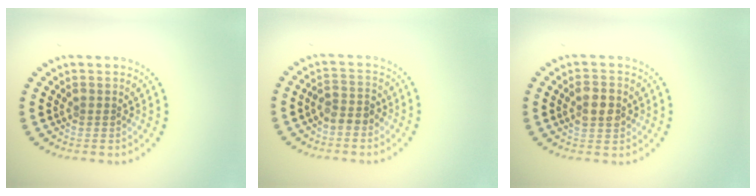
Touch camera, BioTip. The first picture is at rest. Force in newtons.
{"total": 2.2, "press": 2.0, "slide": 0.9}
{"total": 2.9, "press": 2.9, "slide": 0.3}